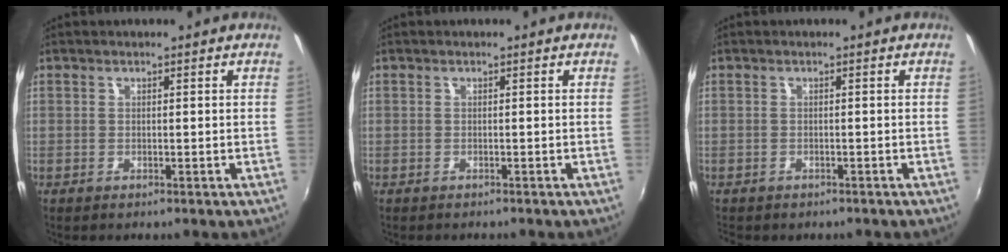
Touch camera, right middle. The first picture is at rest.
{"total": 0.8, "force": [-0.7, 0.3, 0.1], "torque": [-0.005, -0.002, -0.011]}
{"total": 1.9, "force": [-1.5, 1.0, 0.6], "torque": [-0.017, -0.008, -0.020]}